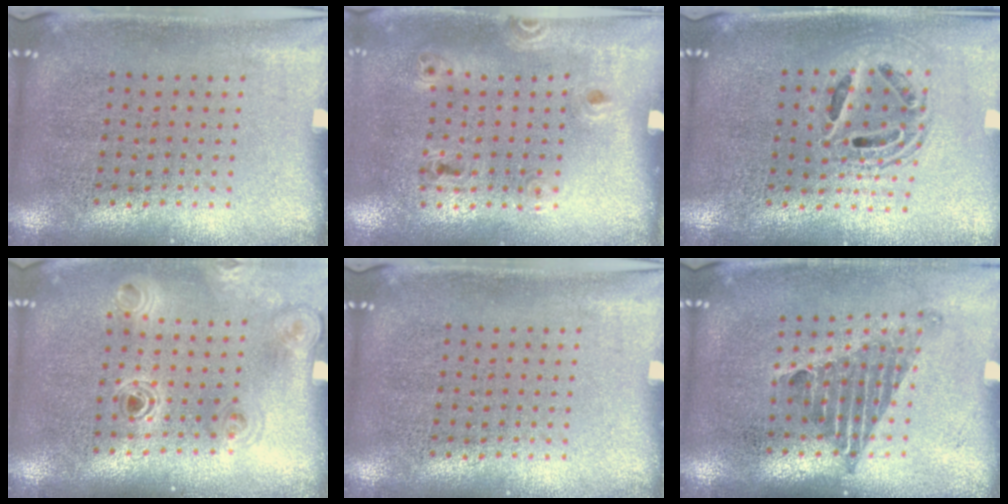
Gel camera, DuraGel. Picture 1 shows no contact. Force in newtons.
{"total": 1.3, "press": 0.8, "slide": 1.1}
{"total": 1.5, "press": 1.3, "slide": 0.8}
{"total": 1.1, "press": 1.1, "slide": 0.1}
{"total": 0.0}
{"total": 1.3, "press": 1.0, "slide": 0.9}